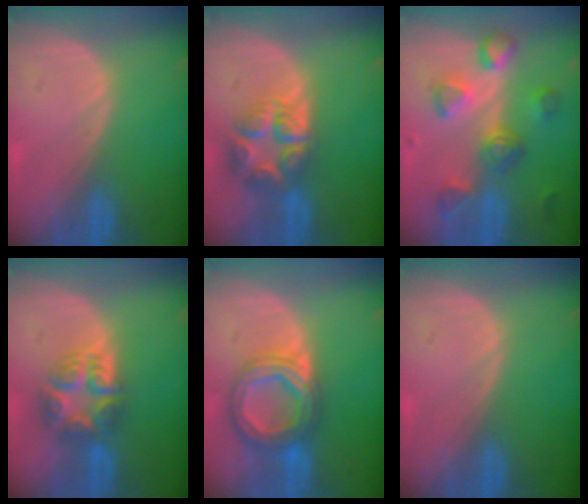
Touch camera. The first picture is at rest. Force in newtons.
{"total": 8.1, "press": 7.0, "slide": 4.0}
{"total": 8.1, "press": 7.8, "slide": 2.3}
{"total": 7.7, "press": 6.7, "slide": 3.8}
{"total": 8.5, "press": 8.5, "slide": 0.7}
{"total": 0.0}